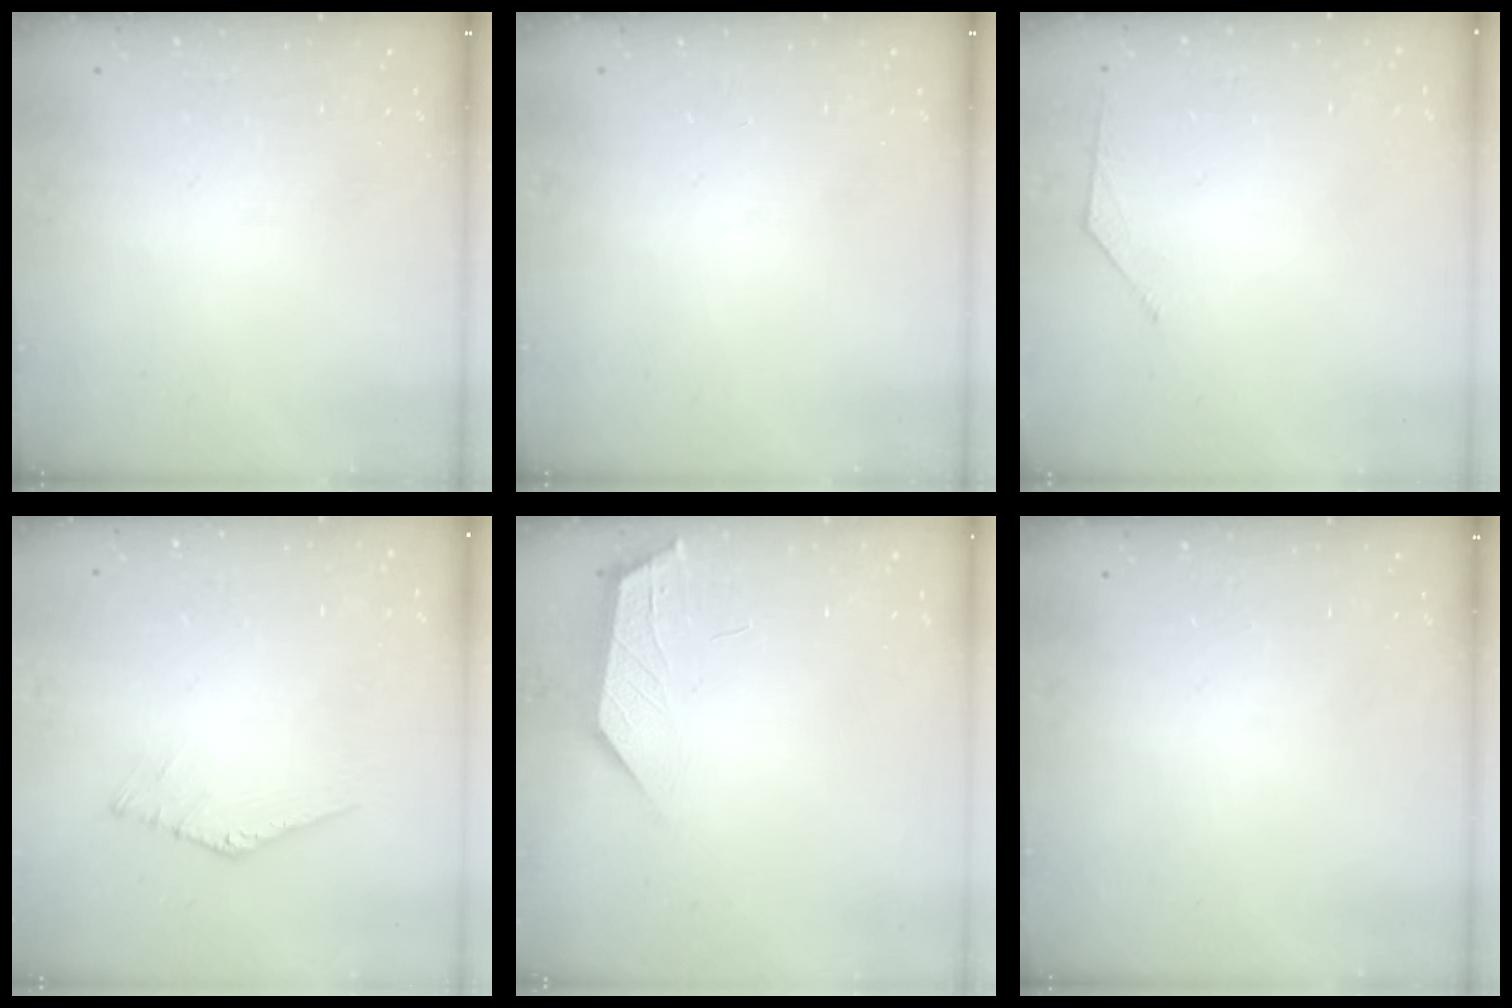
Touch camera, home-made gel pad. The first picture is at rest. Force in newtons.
{"total": 0.0}
{"total": 2.5, "press": 2.4, "slide": 0.7}
{"total": 1.1, "press": 1.1, "slide": 0.2}
{"total": 1.6, "press": 1.6, "slide": 0.4}
{"total": 0.0}